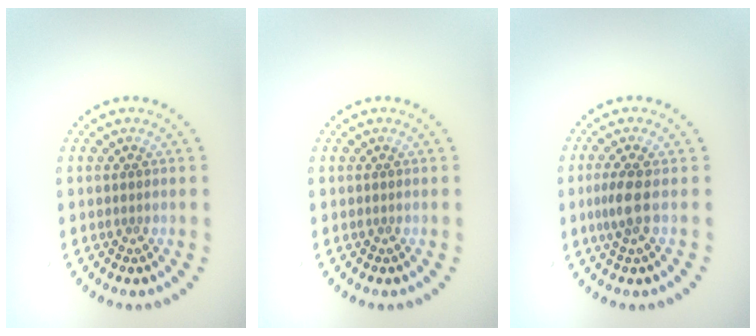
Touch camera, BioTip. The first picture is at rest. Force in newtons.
{"total": 0.0}
{"total": 2.1, "press": 1.7, "slide": 1.2}